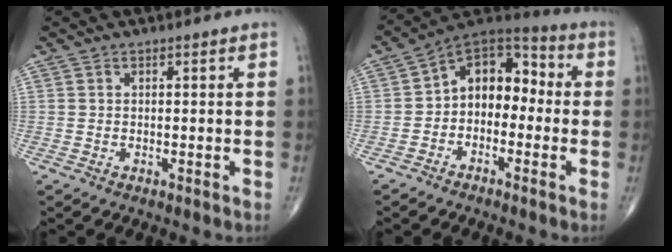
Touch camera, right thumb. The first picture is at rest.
{"total": 11.2, "force": [-1.2, 7.8, 7.9], "torque": [-0.077, 0.049, -0.043]}